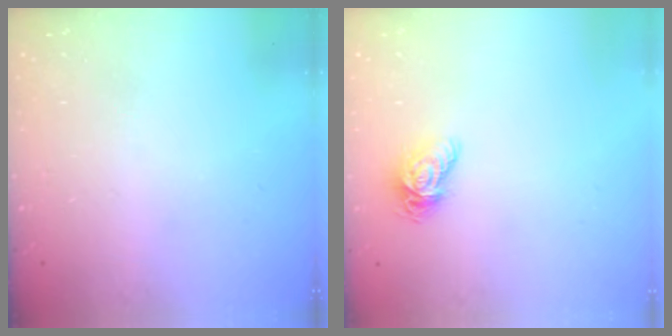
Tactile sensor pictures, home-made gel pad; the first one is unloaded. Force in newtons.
{"total": 7.5, "press": 7.5, "slide": 0.2}